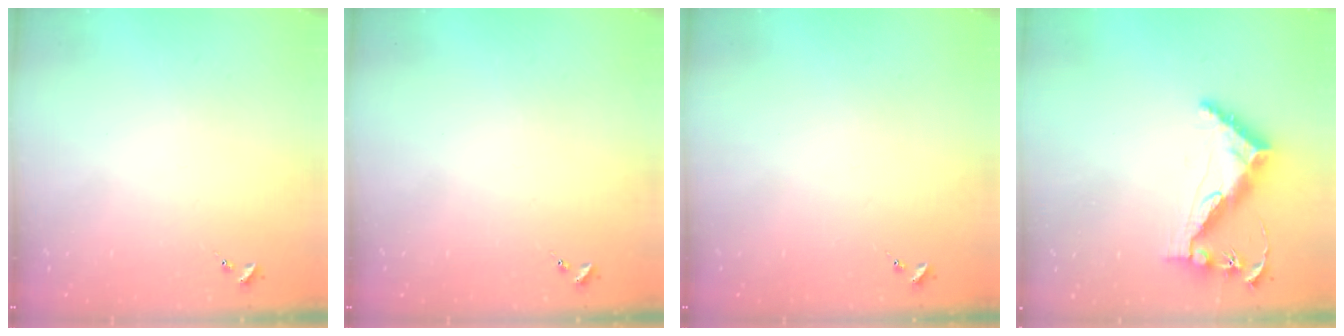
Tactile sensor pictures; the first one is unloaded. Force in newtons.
{"total": 0.0}
{"total": 0.0}
{"total": 12.8, "press": 12.8, "slide": 0.8}